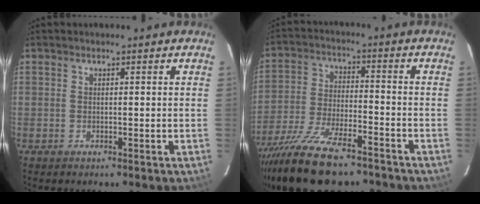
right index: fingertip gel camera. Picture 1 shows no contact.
{"total": 18.1, "force": [-14.1, 5.2, 10.1], "torque": [-0.208, -0.039, -0.244]}